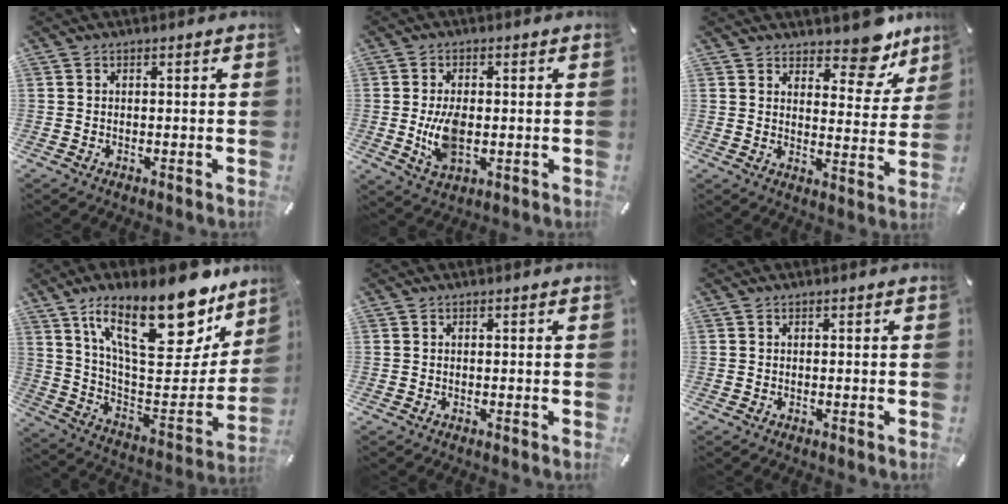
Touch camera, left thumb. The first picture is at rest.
{"total": 7.9, "force": [-0.2, 4.5, 6.5], "torque": [-0.132, -0.008, -0.010]}
{"total": 10.9, "force": [8.8, 4.7, 4.4], "torque": [-0.031, -0.077, 0.151]}
{"total": 26.4, "force": [17.1, 10.6, 17.1], "torque": [-0.255, -0.113, 0.287]}
{"total": 0.0}
{"total": 0.0}